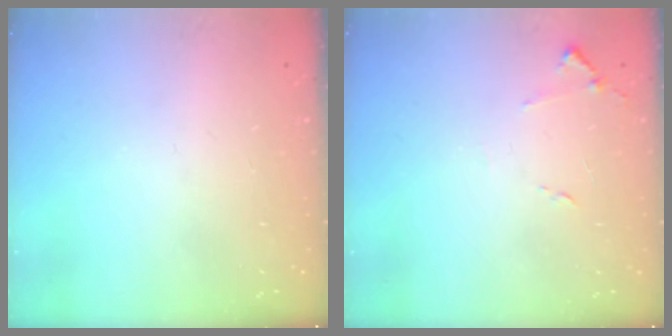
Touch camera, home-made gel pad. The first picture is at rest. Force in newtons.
{"total": 7.9, "press": 7.8, "slide": 0.7}